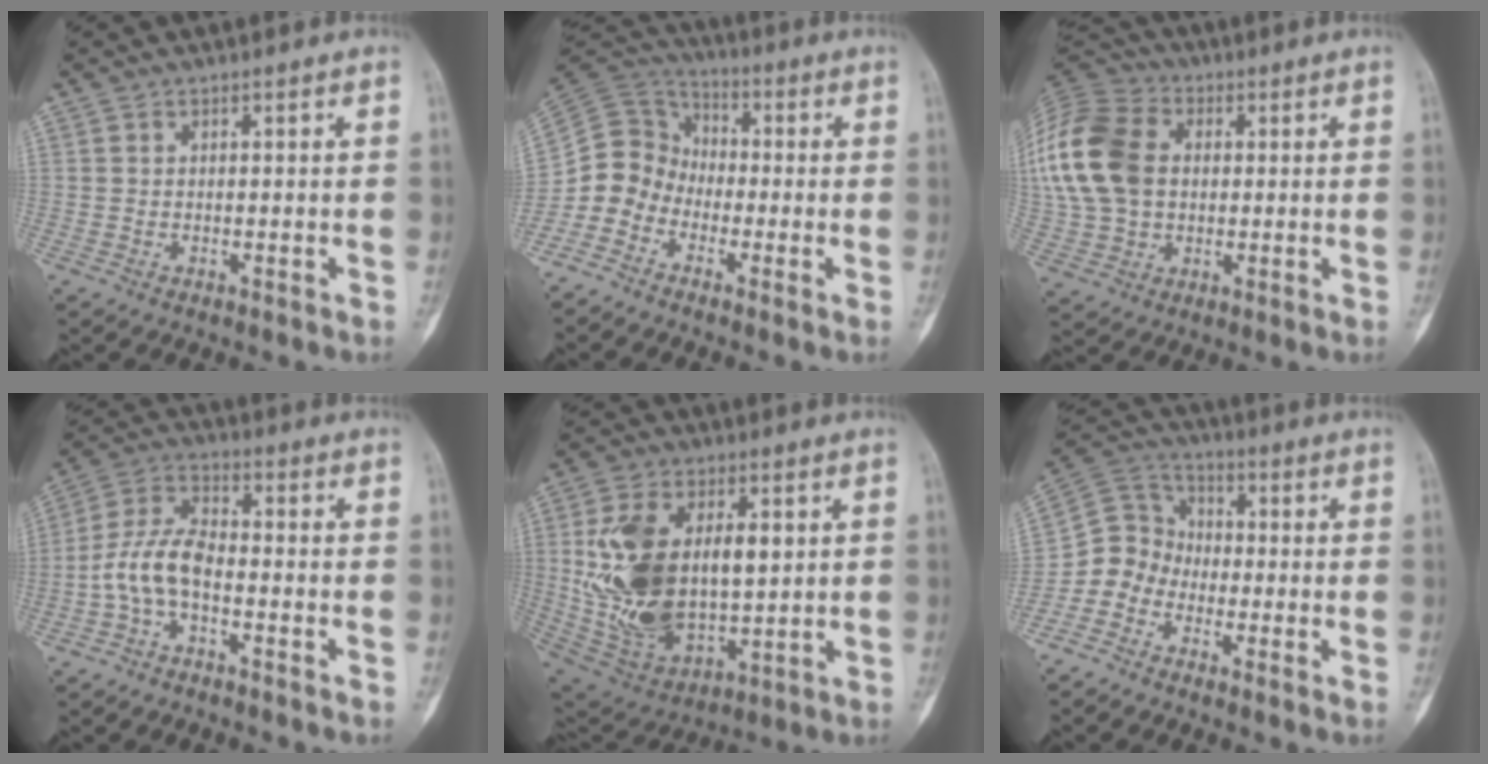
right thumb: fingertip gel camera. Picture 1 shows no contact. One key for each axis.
{"total": 9.4, "fx": -4.5, "fy": 7.8, "fz": 2.6, "tx": -0.032, "ty": 0.063, "tz": -0.102}
{"total": 20.5, "fx": 2.5, "fy": 14.9, "fz": 13.9, "tx": -0.310, "ty": 0.017, "tz": 0.049}
{"total": 8.3, "fx": -2.6, "fy": 4.2, "fz": 6.7, "tx": -0.141, "ty": 0.035, "tz": -0.058}
{"total": 22.2, "fx": 2.8, "fy": 13.0, "fz": 17.8, "tx": -0.317, "ty": -0.016, "tz": 0.069}
{"total": 7.6, "fx": -3.8, "fy": 6.4, "fz": 1.7, "tx": -0.013, "ty": 0.056, "tz": -0.090}